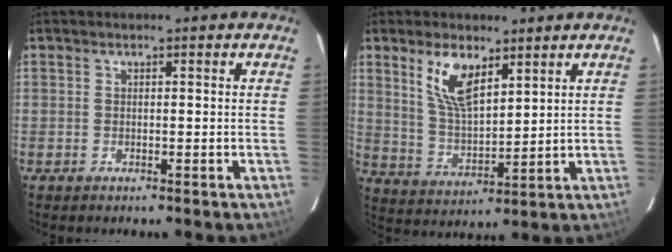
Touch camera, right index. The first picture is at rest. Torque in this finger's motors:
{"motor_torque": [0.62, 0.23, 0.31, 0.13]}